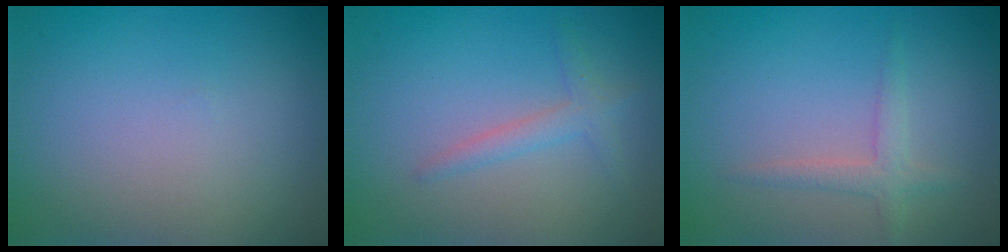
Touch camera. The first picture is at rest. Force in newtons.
{"total": 1.7, "press": 1.7, "slide": 0.1}
{"total": 1.9, "press": 1.9, "slide": 0.1}